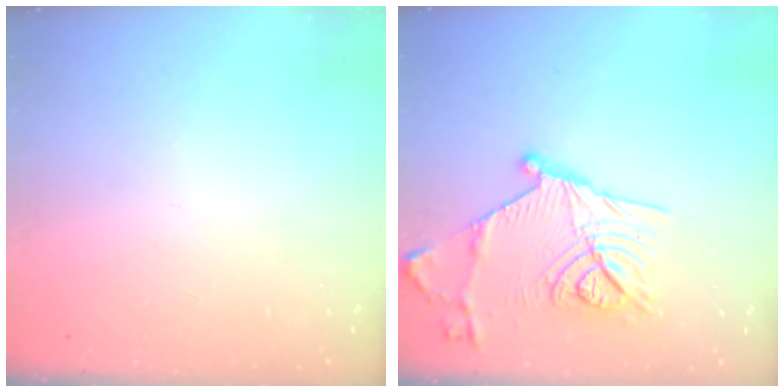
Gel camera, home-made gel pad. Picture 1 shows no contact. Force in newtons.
{"total": 17.2, "press": 17.1, "slide": 1.9}